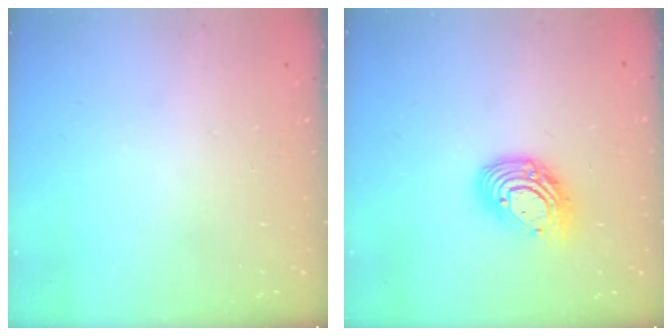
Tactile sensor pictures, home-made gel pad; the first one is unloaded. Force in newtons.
{"total": 12.0, "press": 11.9, "slide": 1.0}